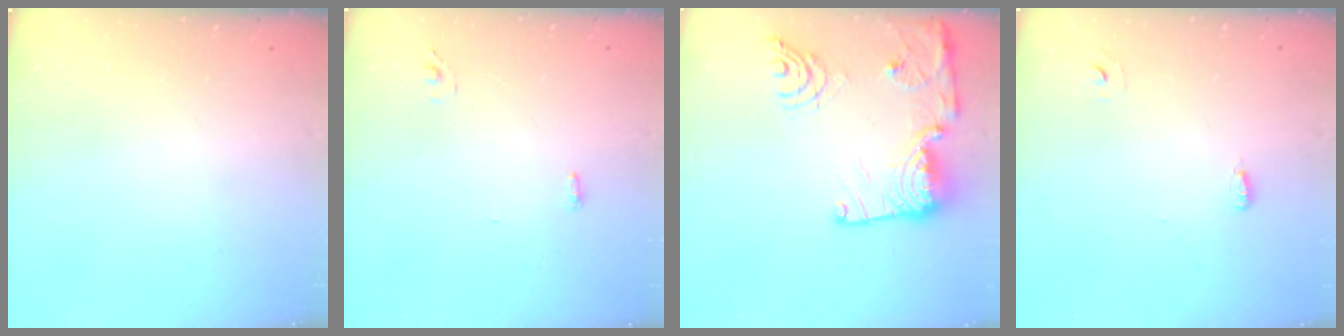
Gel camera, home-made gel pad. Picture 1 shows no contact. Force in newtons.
{"total": 3.2, "press": 2.9, "slide": 1.5}
{"total": 19.2, "press": 19.2, "slide": 1.7}
{"total": 2.6, "press": 2.5, "slide": 0.6}